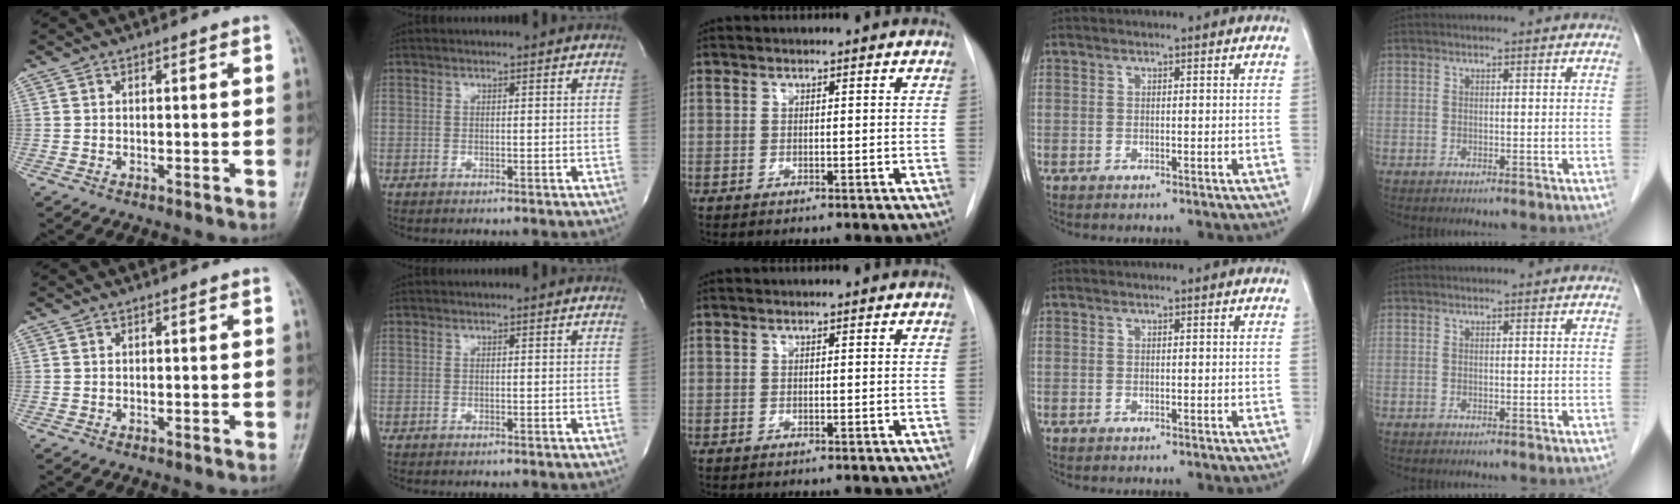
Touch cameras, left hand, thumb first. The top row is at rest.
{}